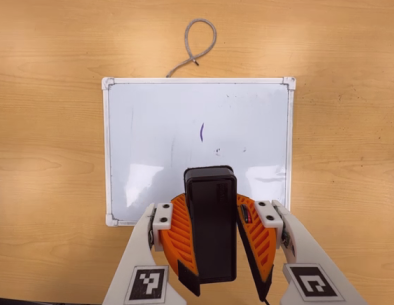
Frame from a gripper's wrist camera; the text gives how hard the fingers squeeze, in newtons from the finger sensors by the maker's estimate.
{"total": 10.7, "left": 11.0, "right": 10.5}